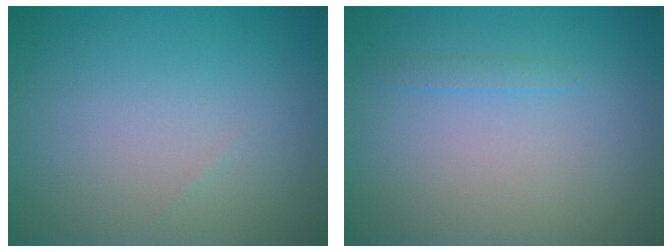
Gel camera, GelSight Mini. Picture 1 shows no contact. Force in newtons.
{"total": 0.7, "press": 0.7, "slide": 0.1}